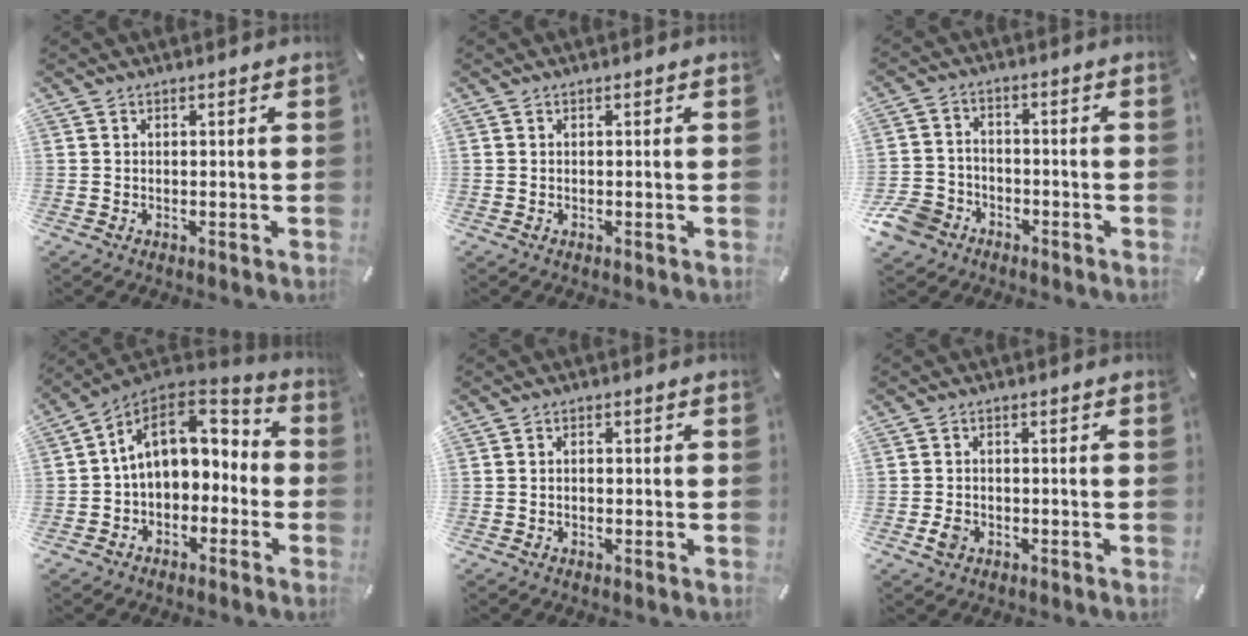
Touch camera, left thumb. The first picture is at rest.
{"total": 0.0}
{"total": 8.6, "force": [-5.4, 6.1, 2.7], "torque": [-0.070, 0.033, -0.104]}
{"total": 13.8, "force": [2.3, 9.9, 9.3], "torque": [-0.148, 0.003, 0.044]}
{"total": 1.3, "force": [-0.5, 0.9, 0.9], "torque": [-0.018, 0.003, -0.011]}
{"total": 3.0, "force": [-1.2, 2.2, 1.7], "torque": [-0.042, -0.001, -0.025]}